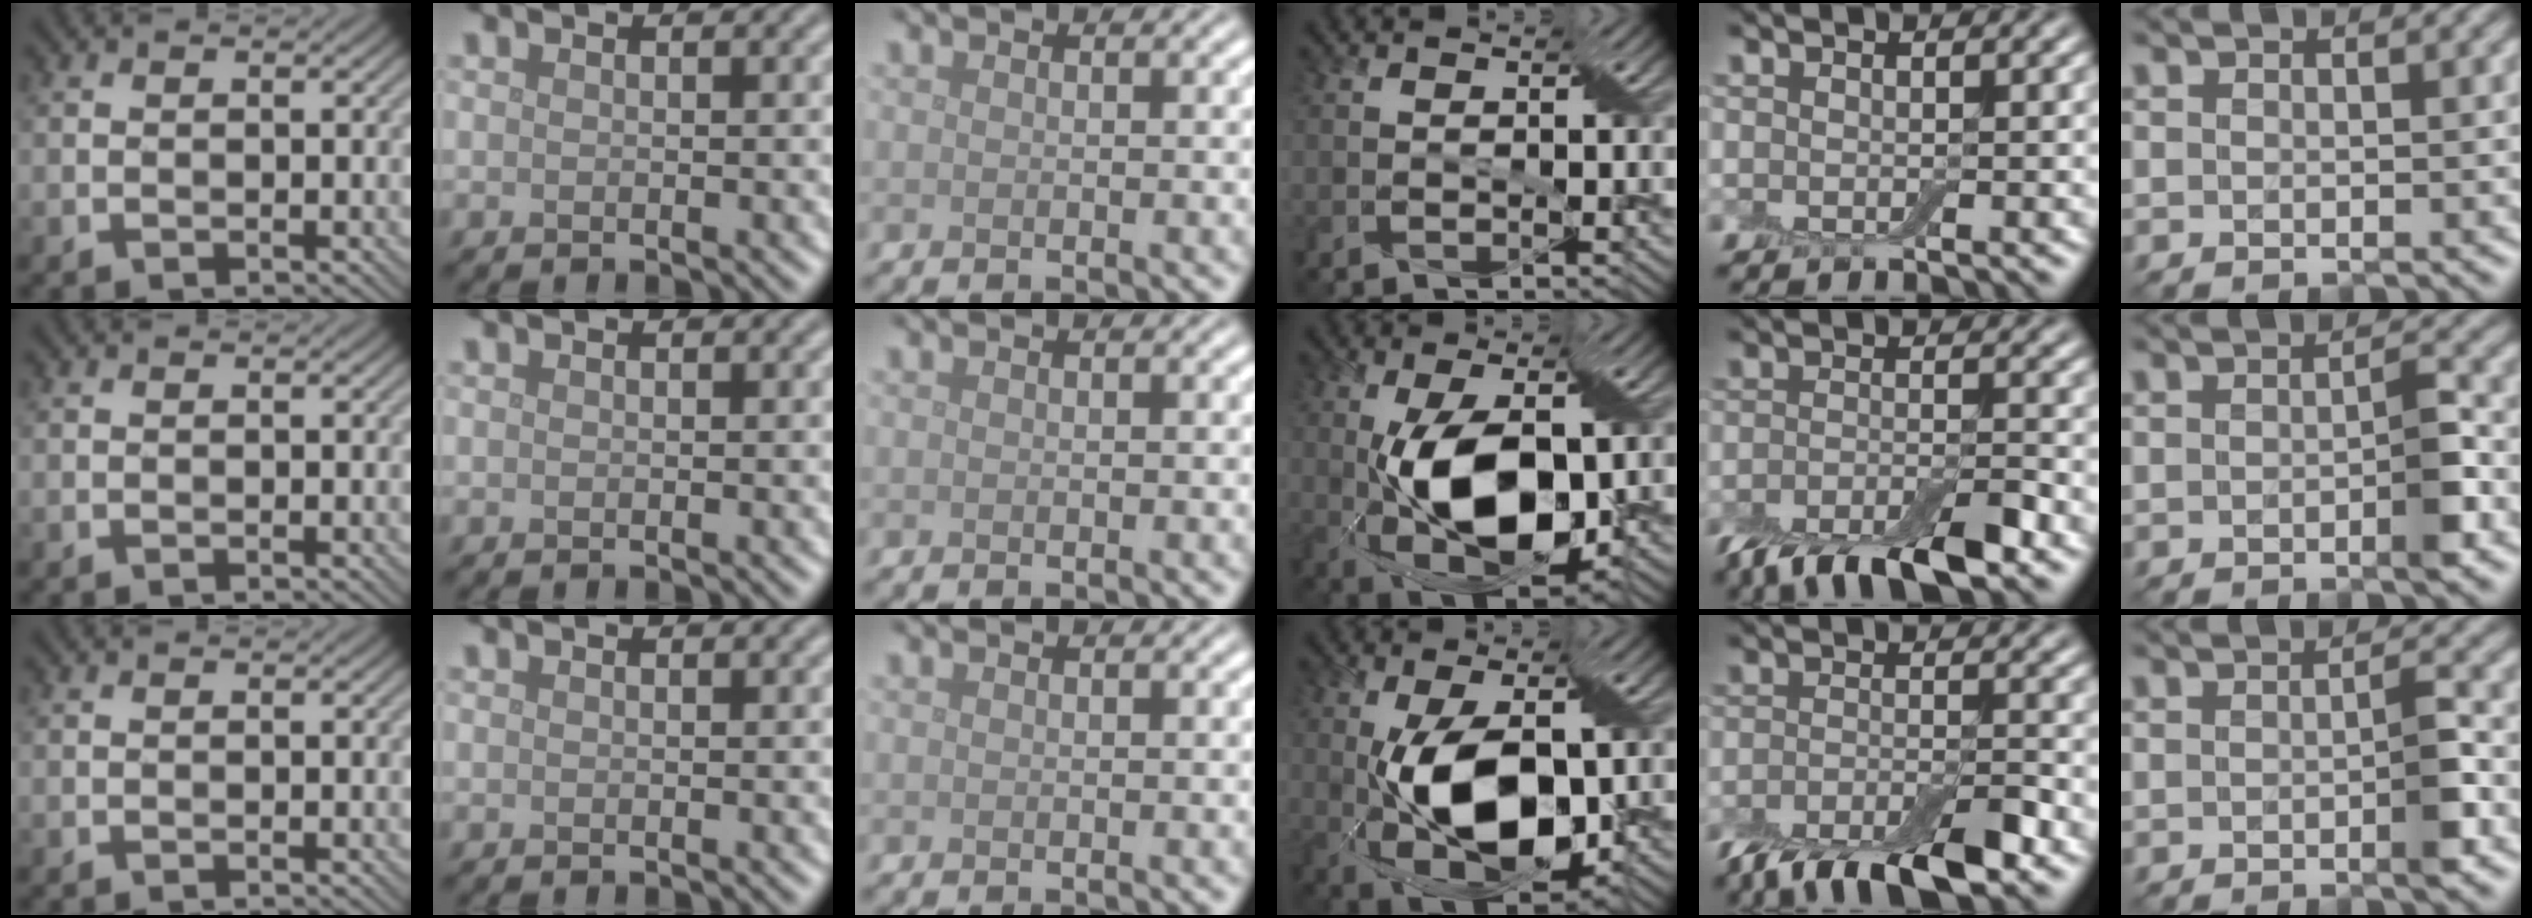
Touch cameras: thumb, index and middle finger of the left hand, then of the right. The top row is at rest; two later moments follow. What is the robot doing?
{"motion": "pour", "object": "cup"}